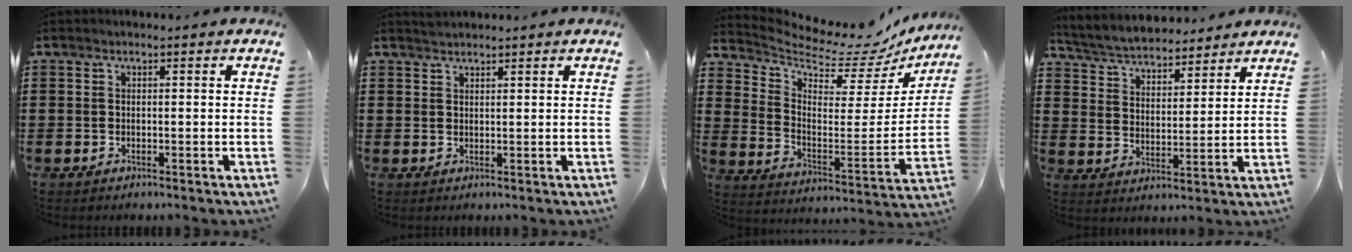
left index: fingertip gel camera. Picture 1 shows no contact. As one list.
[{"total": 1.3, "force": [1.3, 0.1, 0.0], "torque": [-0.004, -0.001, 0.027]}, {"total": 5.1, "force": [4.8, 1.1, 1.4], "torque": [-0.051, -0.056, 0.073]}, {"total": 4.9, "force": [4.8, 0.6, 0.7], "torque": [-0.038, -0.028, 0.084]}]